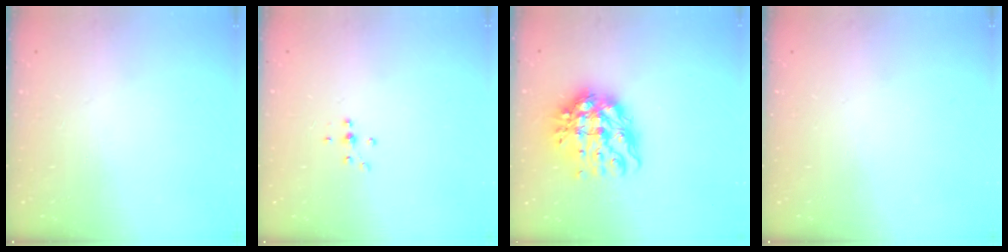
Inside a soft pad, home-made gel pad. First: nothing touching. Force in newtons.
{"total": 4.7, "press": 4.7, "slide": 0.7}
{"total": 13.6, "press": 13.6, "slide": 1.3}
{"total": 0.0}